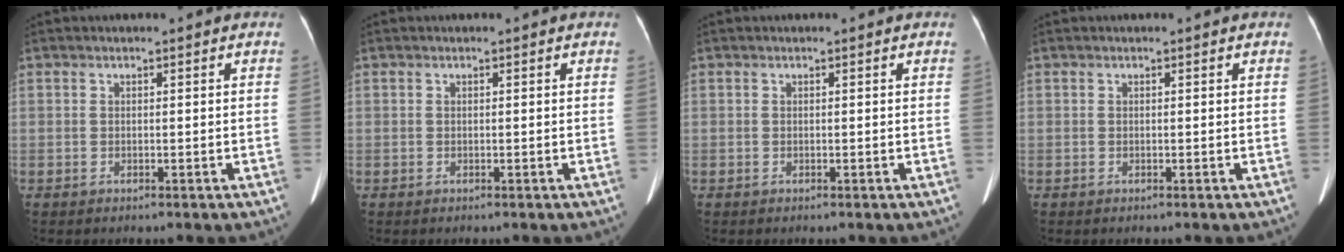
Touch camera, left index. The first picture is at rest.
{"total": 0.0}
{"total": 0.0}
{"total": 0.0}